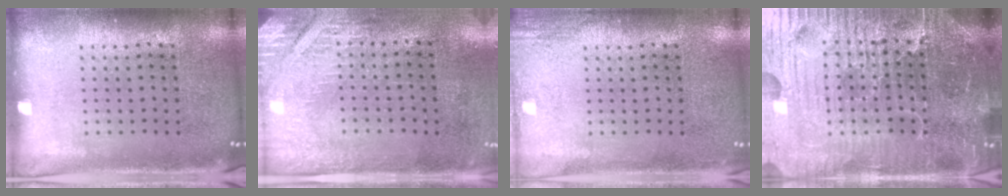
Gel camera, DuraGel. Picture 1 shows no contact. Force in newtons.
{"total": 2.8, "press": 2.4, "slide": 1.4}
{"total": 1.8, "press": 1.8, "slide": 0.2}
{"total": 6.8, "press": 6.1, "slide": 3.1}